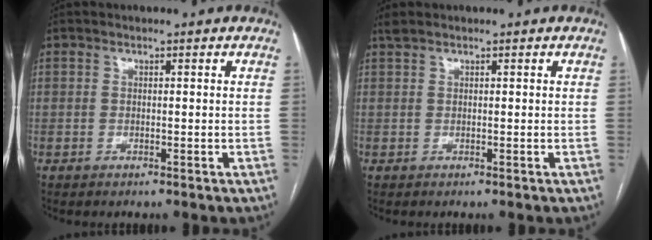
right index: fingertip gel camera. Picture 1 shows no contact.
{"total": 0.9, "force": [0.7, 0.1, 0.4], "torque": [-0.018, 0.017, 0.021]}